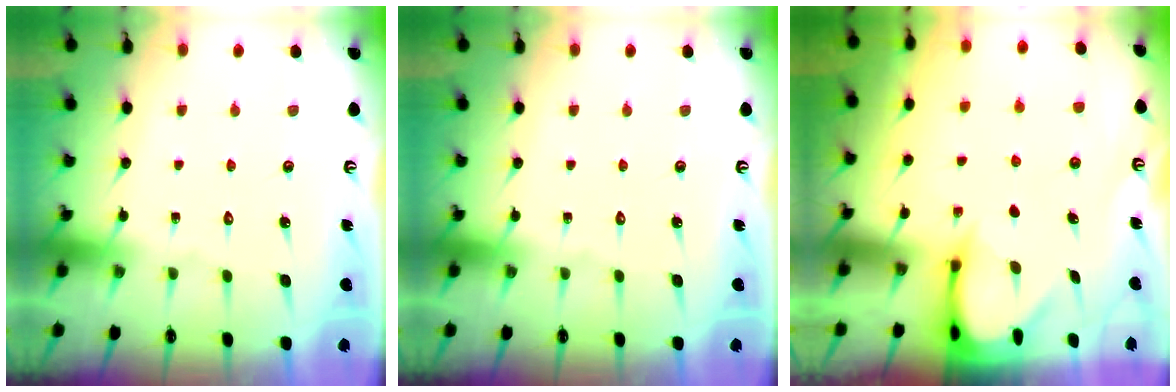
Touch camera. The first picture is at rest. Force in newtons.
{"total": 0.0}
{"total": 3.4, "press": 3.4, "slide": 0.3}